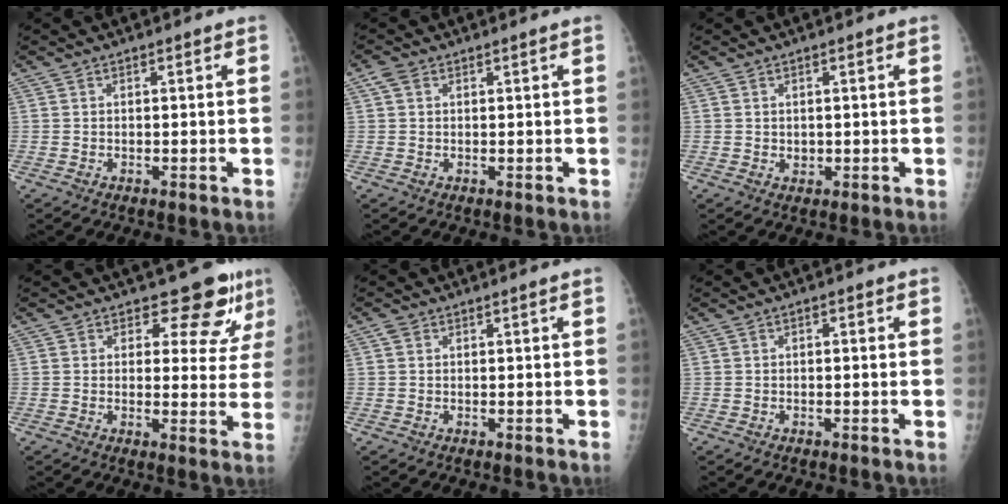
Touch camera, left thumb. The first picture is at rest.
{"total": 1.9, "force": [0.9, 1.0, 1.4], "torque": [-0.031, 0.009, 0.021]}
{"total": 1.2, "force": [0.2, 1.0, 0.7], "torque": [-0.009, -0.002, 0.007]}
{"total": 8.0, "force": [6.2, 4.1, 2.9], "torque": [-0.001, -0.040, 0.064]}
{"total": 0.9, "force": [0.4, 0.4, 0.7], "torque": [-0.017, 0.005, 0.010]}
{"total": 0.9, "force": [0.2, 0.5, 0.7], "torque": [-0.003, 0.002, -0.001]}